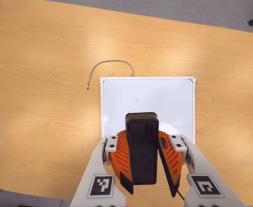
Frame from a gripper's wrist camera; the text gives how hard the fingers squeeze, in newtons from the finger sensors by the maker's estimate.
{"total": 9.6, "left": 9.4, "right": 9.8}